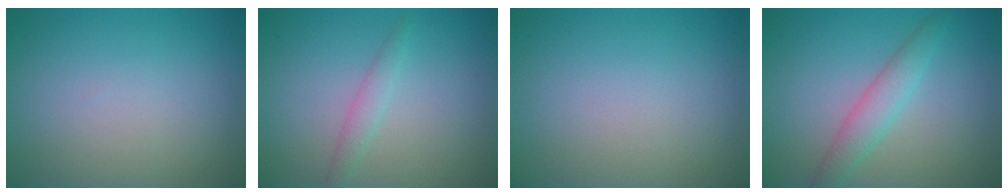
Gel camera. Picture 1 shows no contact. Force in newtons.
{"total": 1.4, "press": 1.4, "slide": 0.1}
{"total": 0.0}
{"total": 2.9, "press": 2.8, "slide": 0.1}